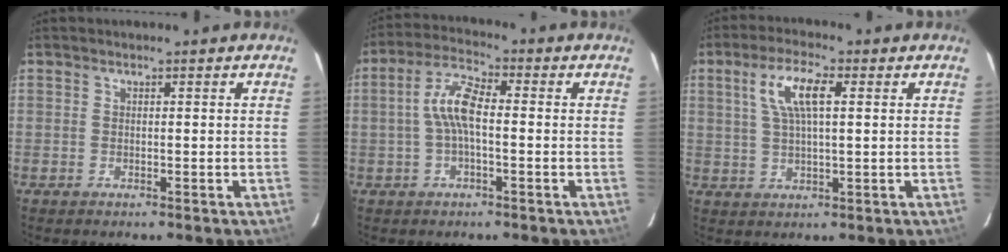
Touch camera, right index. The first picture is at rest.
{"total": 6.9, "force": [-0.5, 2.3, 6.5], "torque": [-0.139, 0.020, -0.013]}
{"total": 7.6, "force": [2.4, 2.3, 6.8], "torque": [-0.132, 0.012, 0.046]}